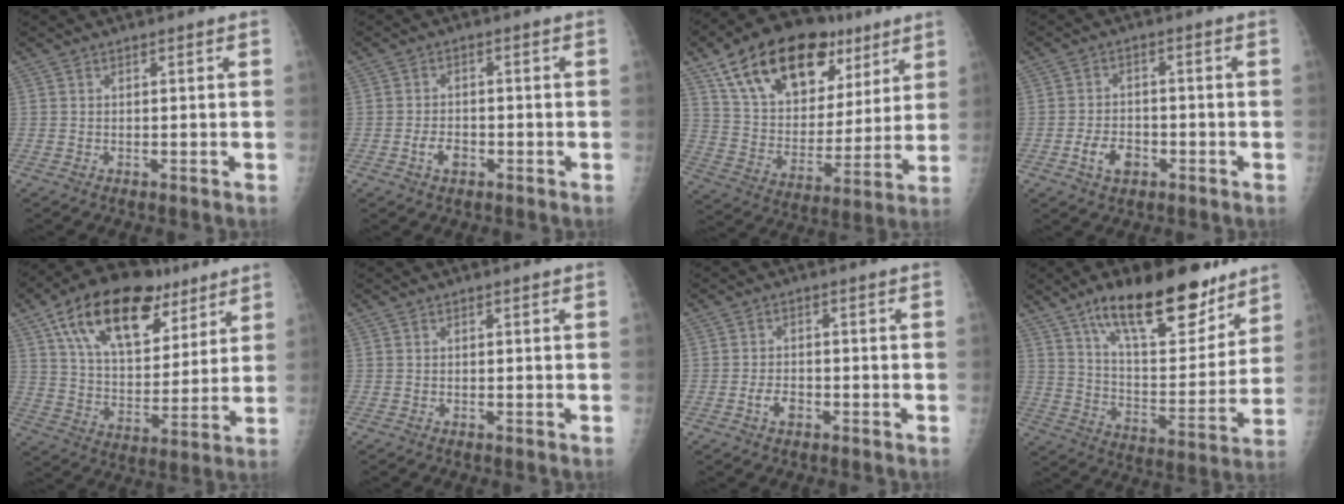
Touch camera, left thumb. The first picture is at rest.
{"total": 3.3, "force": [-1.4, 2.1, 2.0], "torque": [-0.032, 0.012, -0.024]}
{"total": 25.1, "force": [13.8, 14.5, 15.2], "torque": [-0.214, -0.017, 0.236]}
{"total": 5.3, "force": [-2.3, 3.6, 3.2], "torque": [-0.046, 0.016, -0.039]}
{"total": 22.7, "force": [12.2, 12.3, 14.6], "torque": [-0.209, -0.023, 0.205]}
{"total": 0.0}
{"total": 3.0, "force": [-1.4, 1.9, 1.9], "torque": [-0.032, 0.012, -0.024]}
{"total": 22.4, "force": [15.0, 8.5, 14.4], "torque": [-0.176, -0.071, 0.244]}